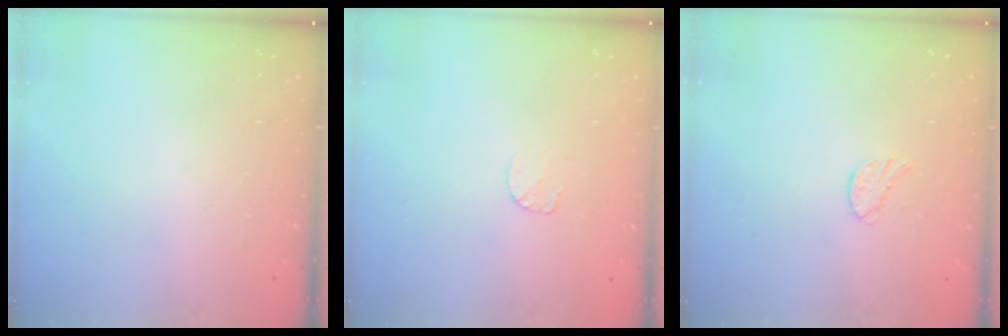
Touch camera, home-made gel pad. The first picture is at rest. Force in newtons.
{"total": 3.5, "press": 3.5, "slide": 0.3}
{"total": 5.7, "press": 5.7, "slide": 0.5}